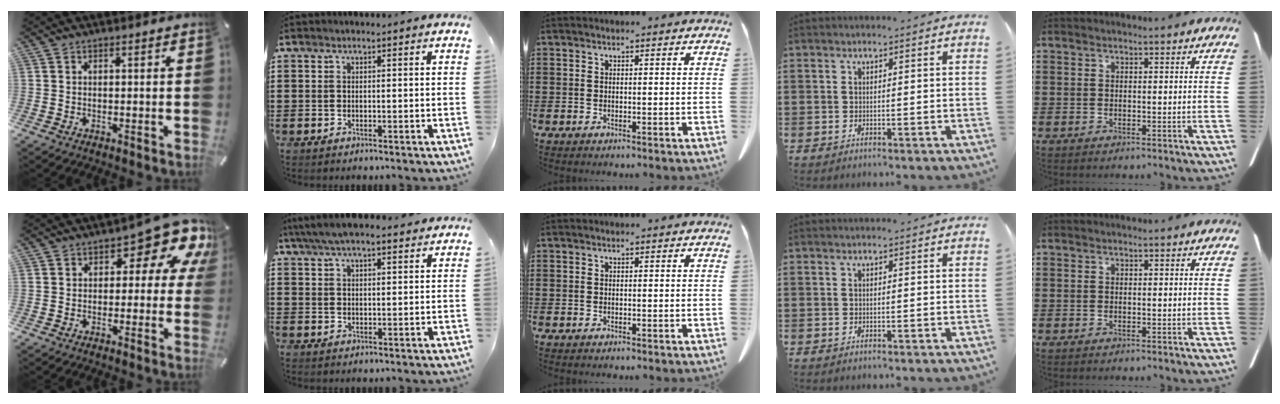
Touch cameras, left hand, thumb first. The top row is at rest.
{"thumb": {"total": 11.5, "force": [5.7, 5.4, 8.4], "torque": [-0.103, -0.043, 0.096]}, "index": {"total": 5.4, "force": [4.5, 1.6, 2.4], "torque": [-0.059, -0.002, 0.084]}}